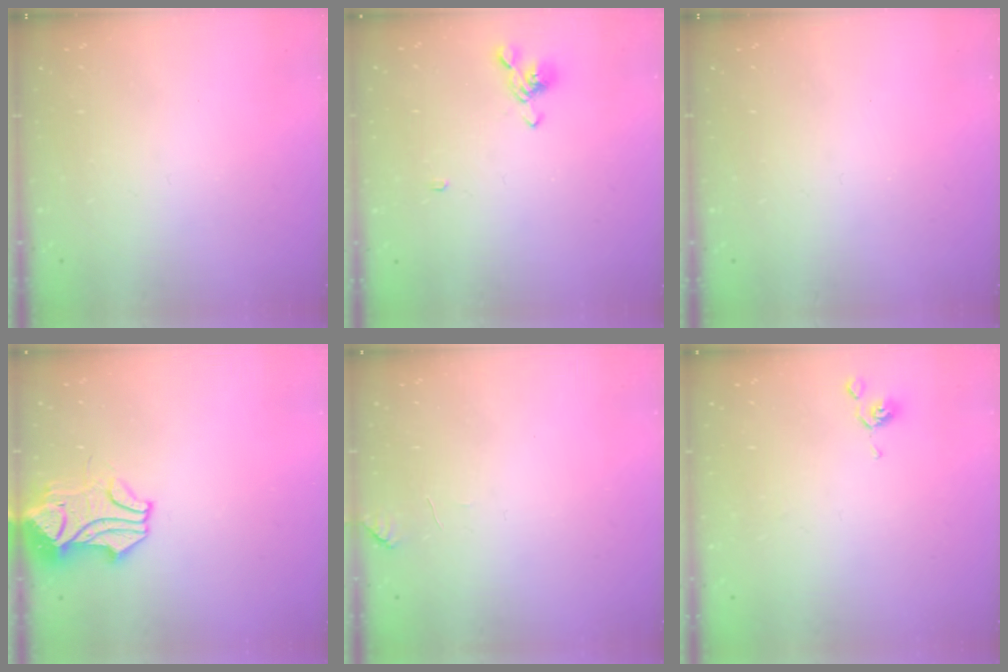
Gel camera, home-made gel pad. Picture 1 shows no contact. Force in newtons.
{"total": 2.0, "press": 1.8, "slide": 0.8}
{"total": 0.0}
{"total": 7.7, "press": 7.7, "slide": 1.0}
{"total": 2.2, "press": 2.2, "slide": 0.5}
{"total": 1.0, "press": 0.9, "slide": 0.3}